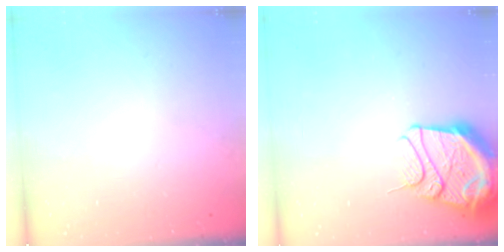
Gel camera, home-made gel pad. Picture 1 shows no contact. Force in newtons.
{"total": 14.8, "press": 14.7, "slide": 1.7}